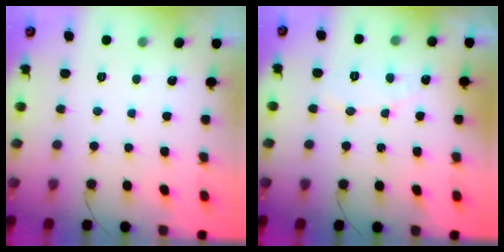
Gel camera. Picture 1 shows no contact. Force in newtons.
{"total": 5.7, "press": 5.7, "slide": 0.3}